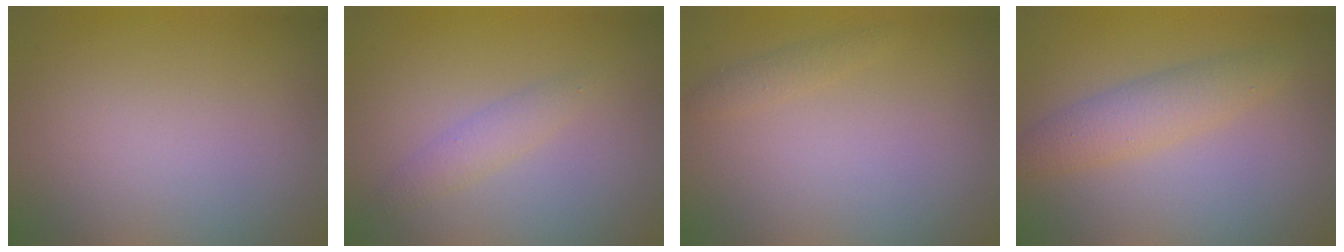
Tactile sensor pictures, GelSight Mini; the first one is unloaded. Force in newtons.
{"total": 1.6, "press": 1.6, "slide": 0.0}
{"total": 0.9, "press": 0.9, "slide": 0.1}
{"total": 2.9, "press": 2.9, "slide": 0.0}